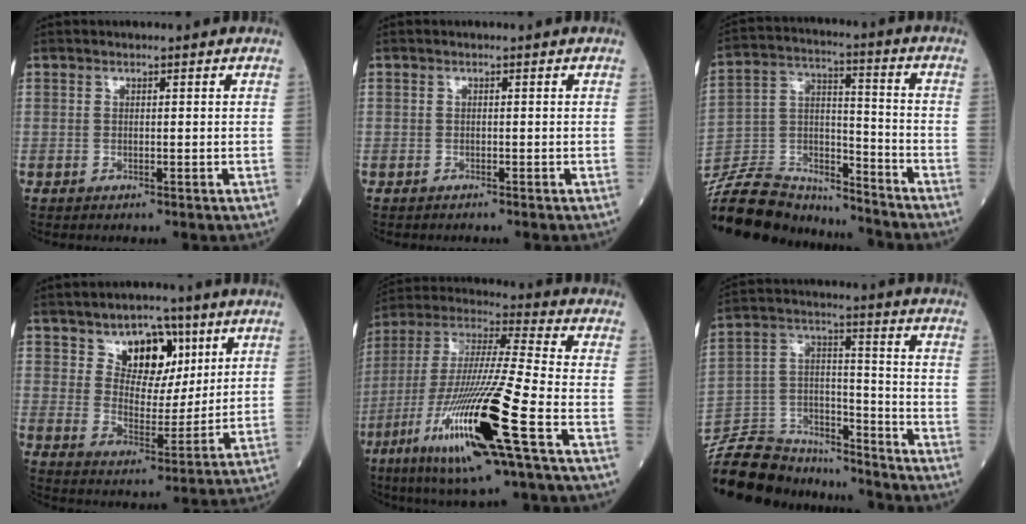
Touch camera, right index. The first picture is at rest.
{"total": 0.7, "force": [-0.6, 0.2, -0.2], "torque": [-0.004, 0.001, -0.015]}
{"total": 19.1, "force": [-18.2, 4.1, 4.4], "torque": [-0.108, 0.021, -0.307]}
{"total": 9.2, "force": [5.0, 5.6, 5.3], "torque": [-0.078, 0.005, 0.086]}
{"total": 21.2, "force": [-8.8, 0.5, 19.3], "torque": [-0.401, -0.039, -0.168]}
{"total": 17.8, "force": [-16.8, 4.7, 3.8], "torque": [-0.082, 0.033, -0.277]}